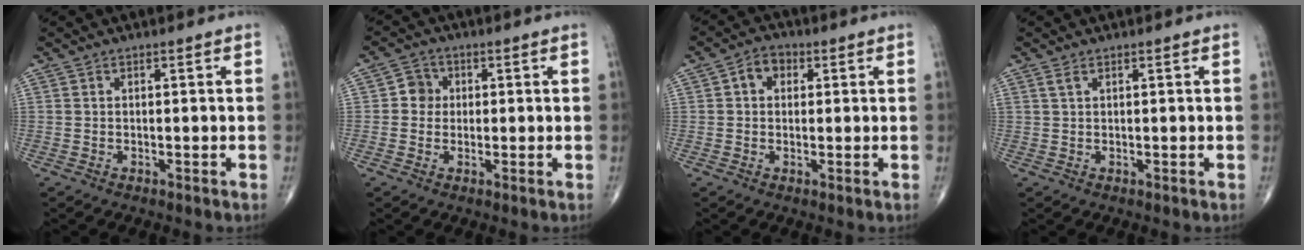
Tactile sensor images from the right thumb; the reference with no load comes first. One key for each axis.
{"total": 3.5, "fx": 0.2, "fy": 3.3, "fz": 1.1, "tx": 0.005, "ty": 0.008, "tz": -0.003}
{"total": 4.0, "fx": 0.9, "fy": 3.1, "fz": 2.3, "tx": -0.022, "ty": 0.012, "tz": 0.009}
{"total": 0.9, "fx": 0.6, "fy": 0.3, "fz": 0.6, "tx": -0.016, "ty": 0.006, "tz": 0.014}